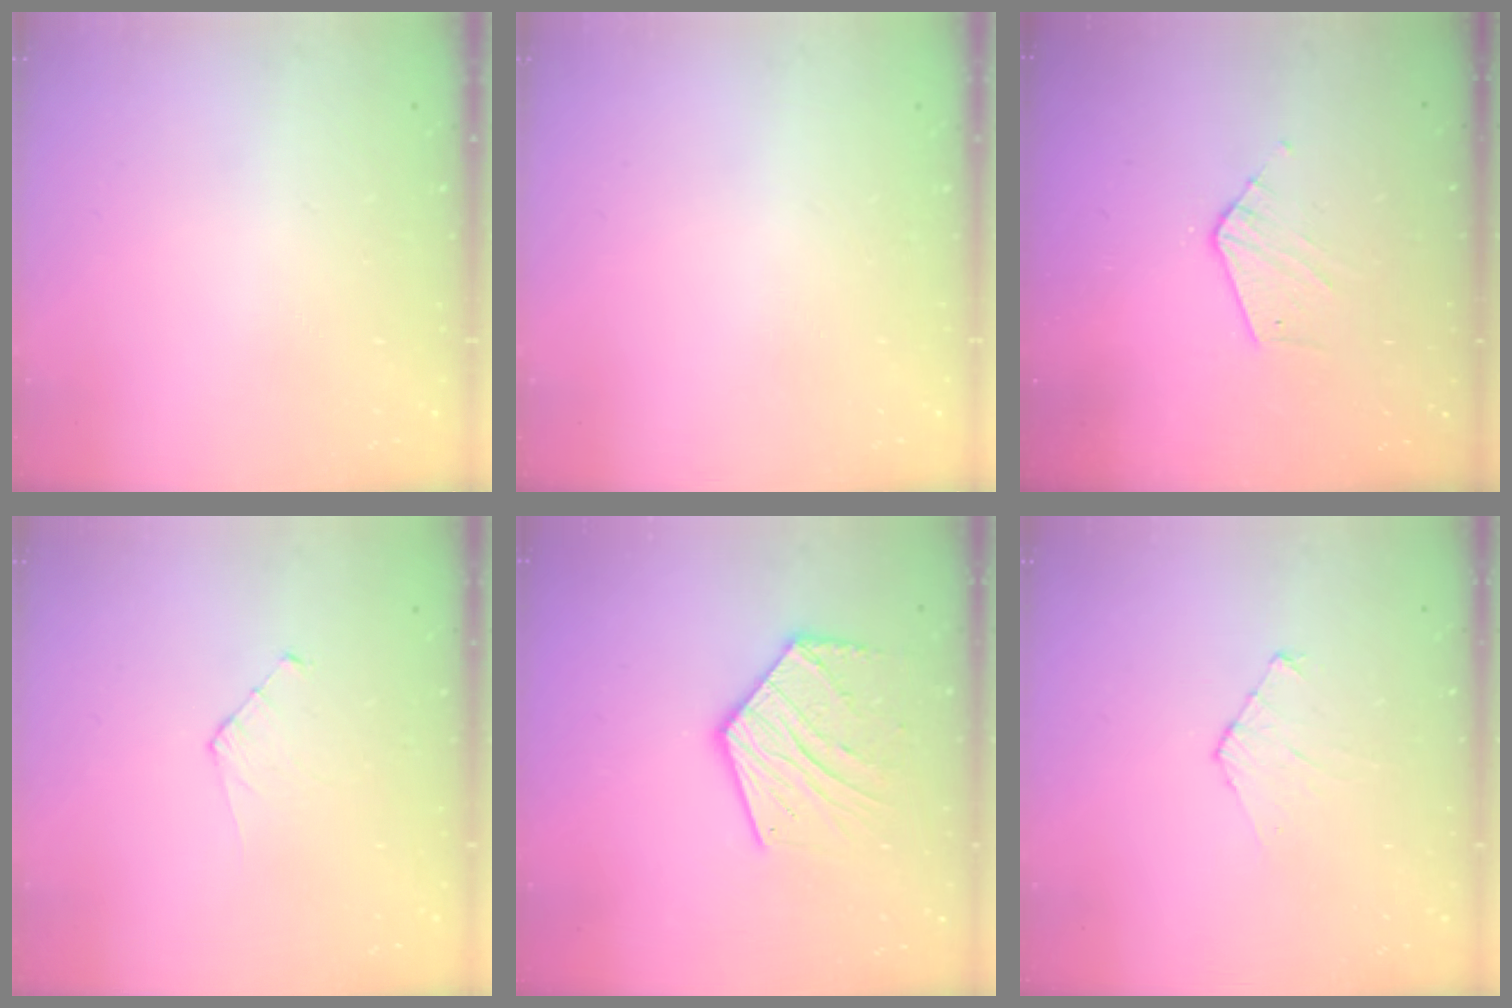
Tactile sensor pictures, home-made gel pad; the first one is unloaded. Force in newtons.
{"total": 0.0}
{"total": 7.1, "press": 7.1, "slide": 0.4}
{"total": 3.8, "press": 3.8, "slide": 0.3}
{"total": 16.1, "press": 16.1, "slide": 1.3}
{"total": 4.6, "press": 4.6, "slide": 0.5}